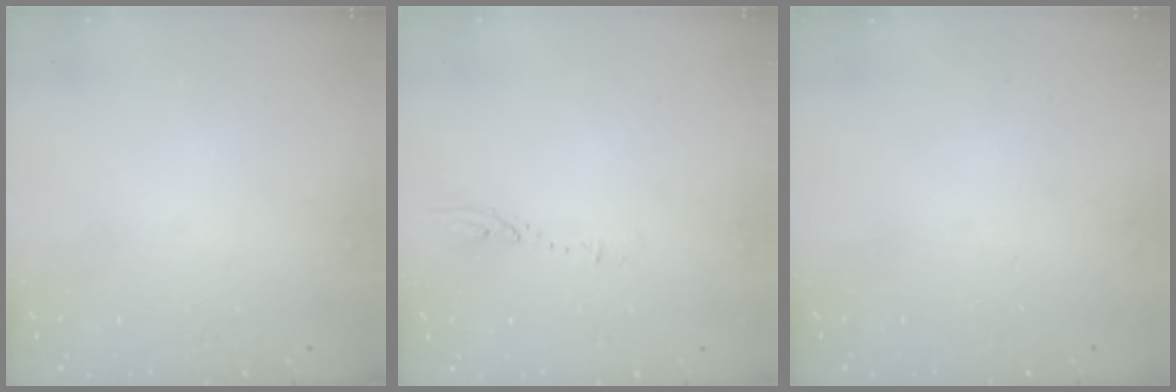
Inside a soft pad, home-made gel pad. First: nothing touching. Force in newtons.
{"total": 4.5, "press": 4.4, "slide": 0.5}
{"total": 0.0}